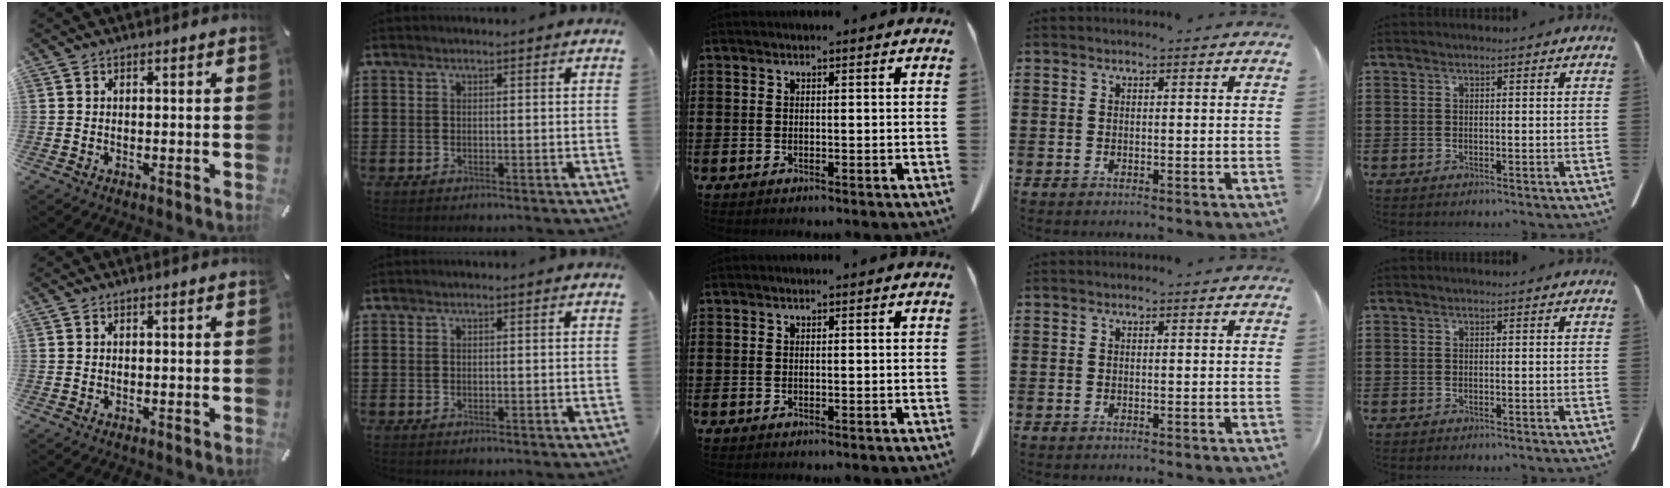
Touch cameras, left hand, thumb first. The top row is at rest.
{}